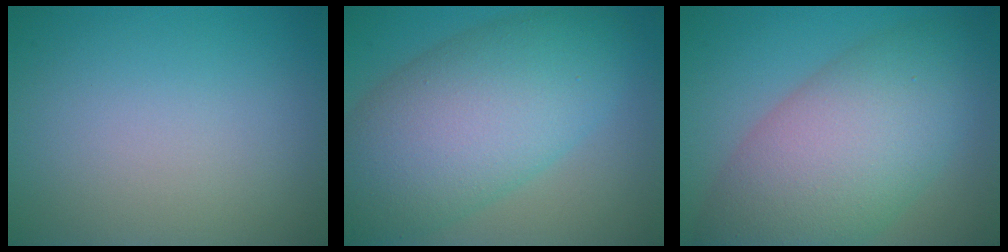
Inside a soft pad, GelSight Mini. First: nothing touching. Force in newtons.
{"total": 11.1, "press": 11.0, "slide": 0.3}
{"total": 10.1, "press": 10.1, "slide": 0.2}